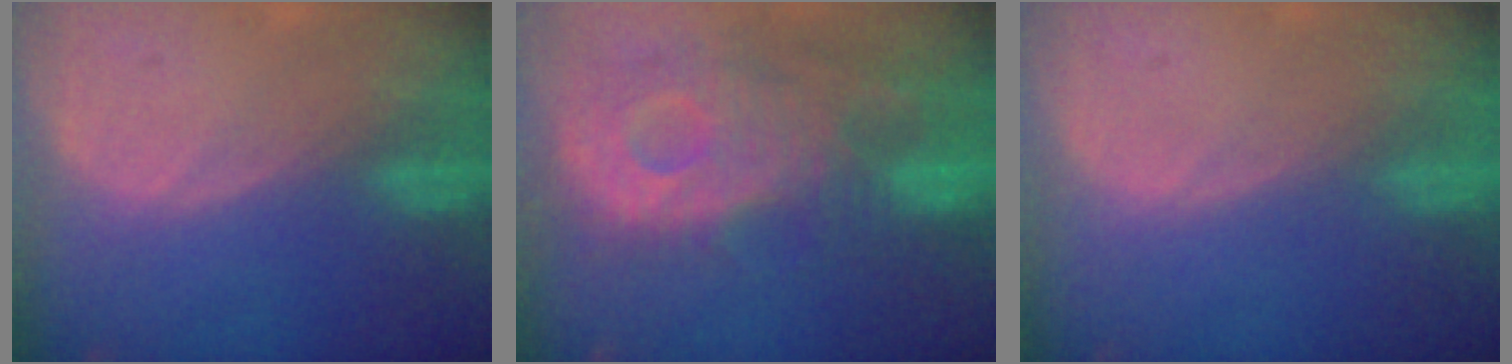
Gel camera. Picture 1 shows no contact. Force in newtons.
{"total": 12.3, "press": 10.9, "slide": 5.7}
{"total": 0.0}